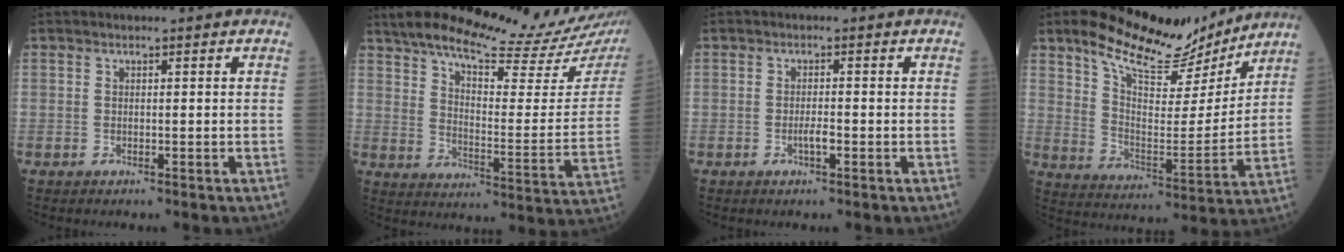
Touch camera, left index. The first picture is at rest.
{"total": 22.7, "force": [19.4, 2.5, 11.5], "torque": [-0.184, -0.044, 0.261]}
{"total": 1.7, "force": [-0.7, 0.3, 1.5], "torque": [-0.027, 0.001, -0.013]}
{"total": 16.2, "force": [13.7, 4.3, 7.5], "torque": [-0.130, -0.009, 0.223]}